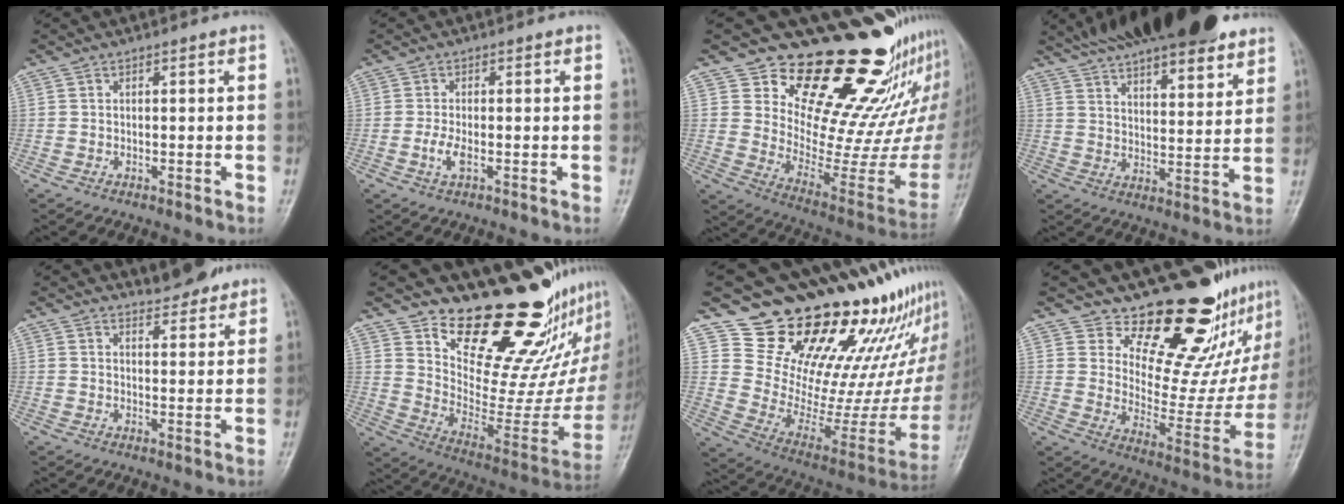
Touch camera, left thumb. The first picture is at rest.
{"total": 3.0, "force": [-0.7, 1.1, 2.7], "torque": [-0.059, 0.004, -0.015]}
{"total": 25.1, "force": [19.2, 8.6, 13.8], "torque": [-0.143, -0.159, 0.278]}
{"total": 21.3, "force": [16.0, 6.9, 12.2], "torque": [-0.162, -0.036, 0.245]}
{"total": 4.3, "force": [4.0, 1.3, 0.8], "torque": [0.003, -0.031, 0.058]}
{"total": 23.0, "force": [18.1, 7.8, 11.8], "torque": [-0.110, -0.151, 0.278]}
{"total": 27.3, "force": [22.5, 9.8, 12.0], "torque": [-0.128, -0.187, 0.323]}
{"total": 20.1, "force": [15.7, 7.8, 9.7], "torque": [-0.074, -0.135, 0.220]}